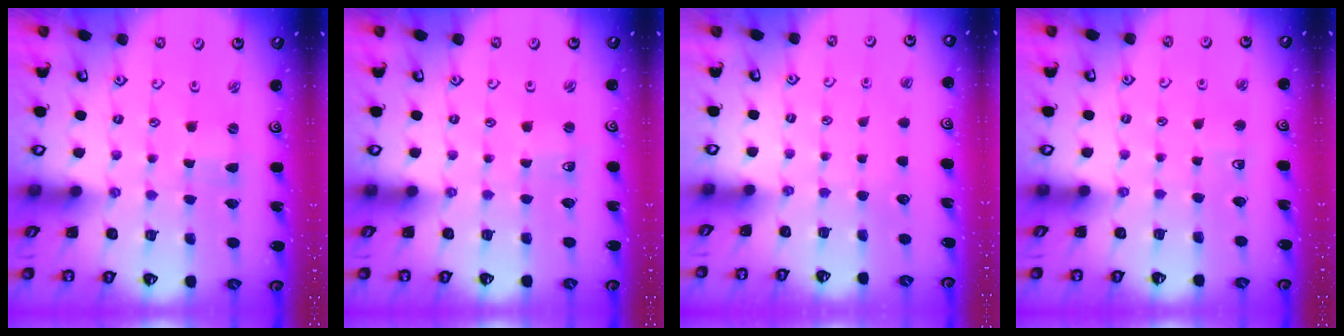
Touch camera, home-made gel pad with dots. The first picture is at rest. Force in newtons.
{"total": 1.4, "press": 1.4, "slide": 0.1}
{"total": 0.0}
{"total": 2.9, "press": 2.9, "slide": 0.6}